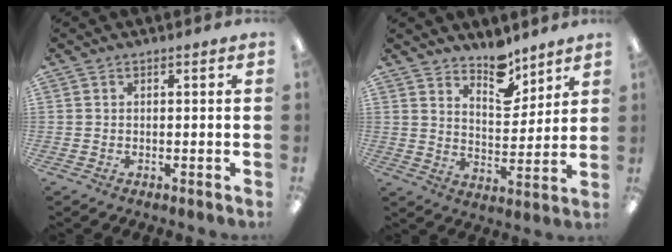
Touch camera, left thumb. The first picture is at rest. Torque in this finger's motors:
{"motor_torque": [0.64, 0.70, -0.07, -0.42, 0.02]}